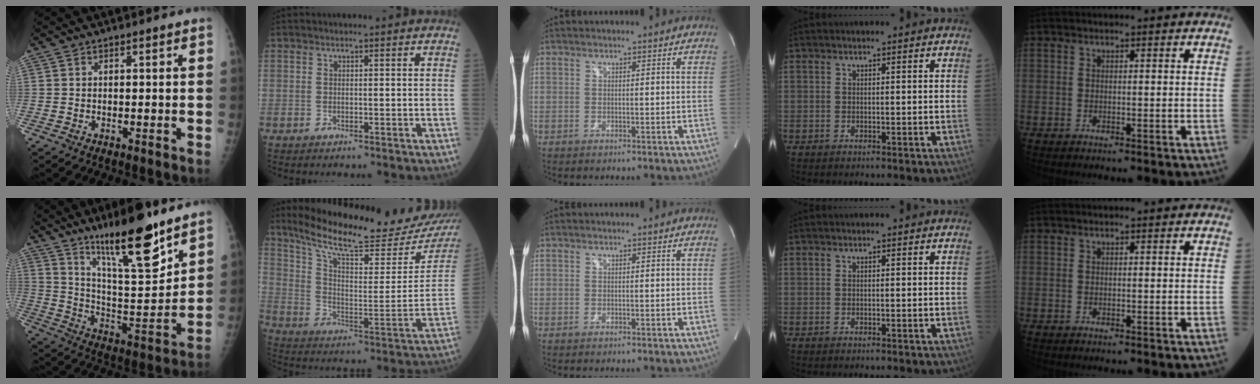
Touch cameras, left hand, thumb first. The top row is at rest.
{"thumb": {"total": 18.7, "force": [13.0, 3.8, 12.9], "torque": [-0.180, -0.087, 0.224]}, "index": {"total": 23.9, "force": [21.1, 2.2, 10.9], "torque": [-0.182, -0.071, 0.297]}}